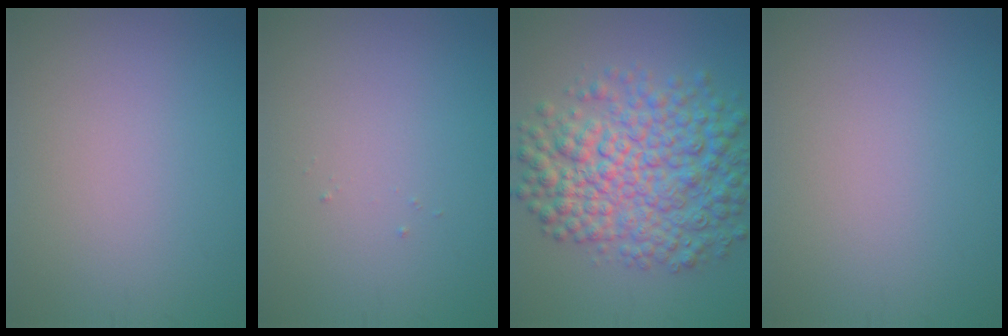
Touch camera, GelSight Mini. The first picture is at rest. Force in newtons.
{"total": 0.0}
{"total": 9.4, "press": 9.4, "slide": 0.0}
{"total": 0.0}